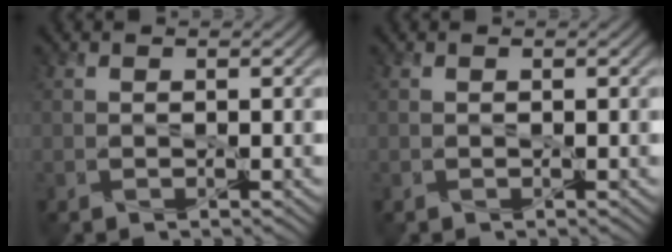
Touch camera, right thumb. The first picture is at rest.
{"total": 0.0}